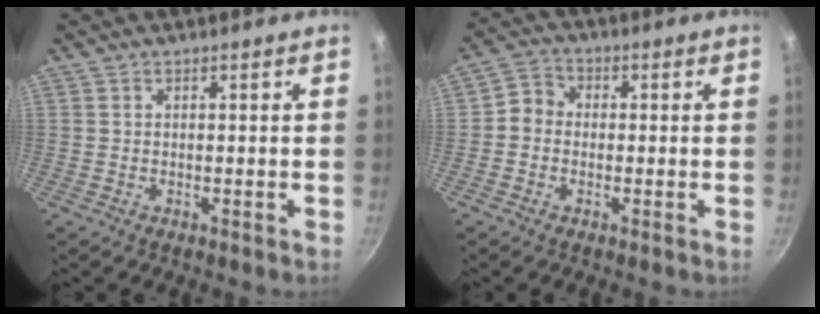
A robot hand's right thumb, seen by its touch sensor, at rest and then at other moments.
{"total": 4.7, "force": [-0.6, 4.0, 2.4], "torque": [-0.027, 0.015, -0.023]}